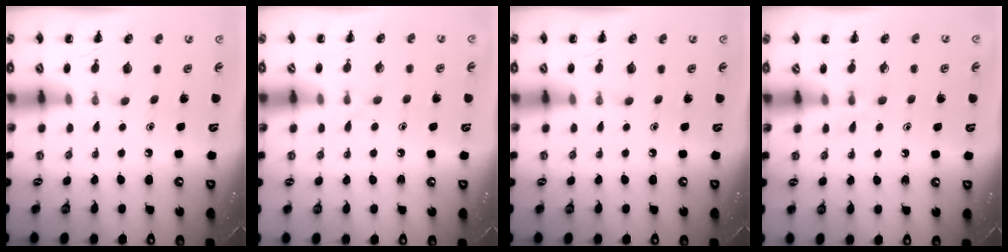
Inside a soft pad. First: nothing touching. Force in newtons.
{"total": 3.6, "press": 3.2, "slide": 1.8}
{"total": 0.0}
{"total": 3.1, "press": 2.8, "slide": 1.3}